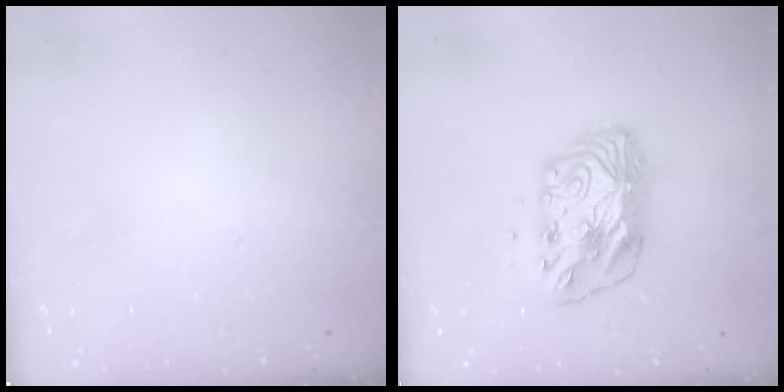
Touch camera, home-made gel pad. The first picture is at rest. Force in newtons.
{"total": 9.6, "press": 9.5, "slide": 1.0}